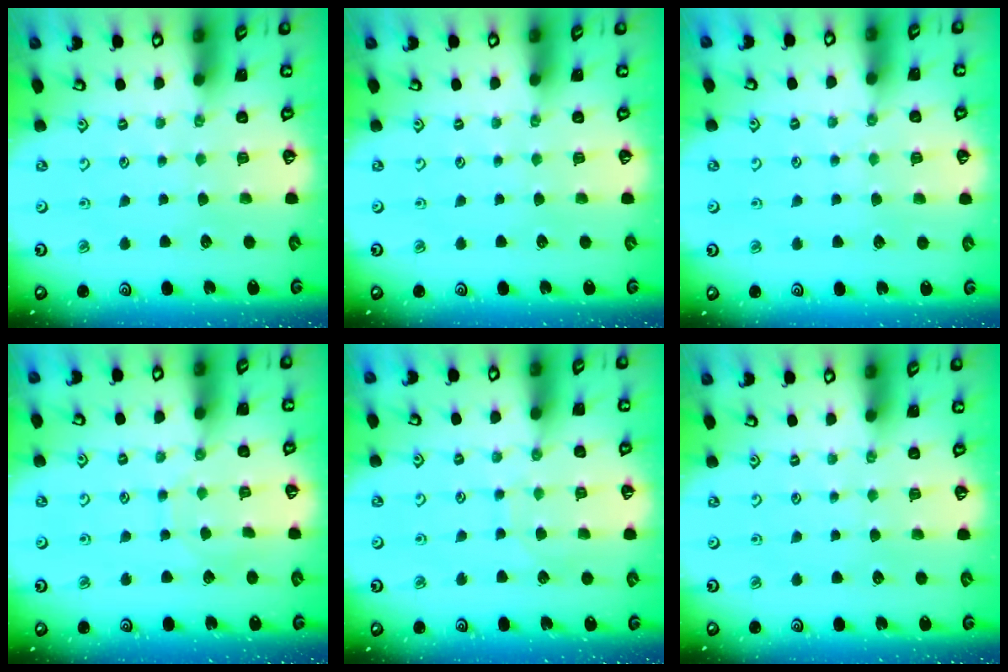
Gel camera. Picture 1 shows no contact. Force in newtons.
{"total": 0.0}
{"total": 3.7, "press": 3.7, "slide": 0.5}
{"total": 4.8, "press": 4.8, "slide": 0.4}
{"total": 6.3, "press": 6.3, "slide": 0.2}
{"total": 0.0}